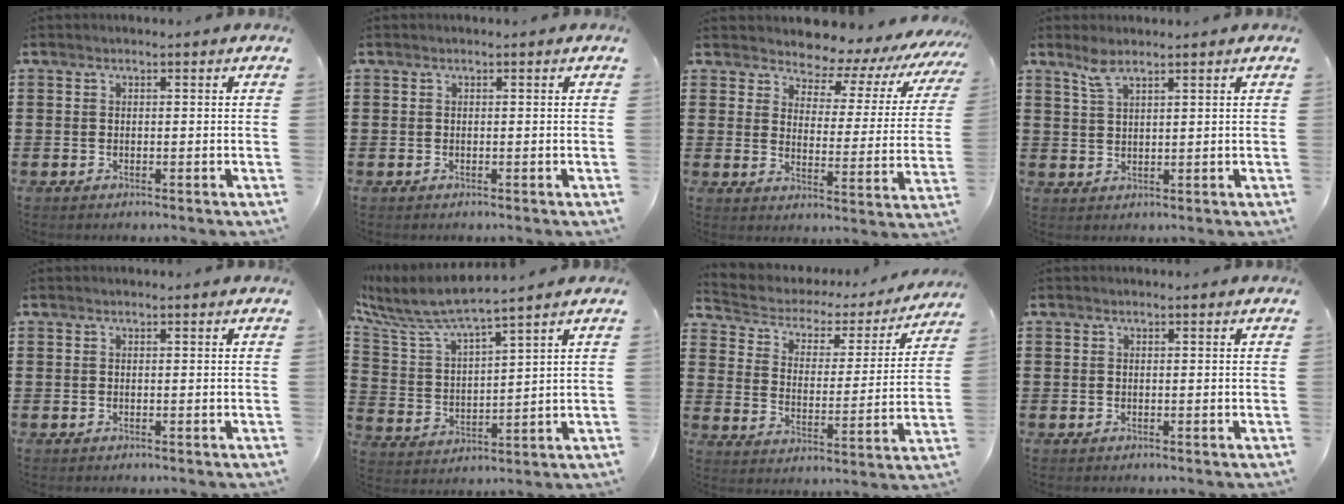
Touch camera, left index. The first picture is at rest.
{"total": 0.0}
{"total": 5.3, "force": [5.0, 1.3, 1.1], "torque": [-0.036, -0.047, 0.077]}
{"total": 3.3, "force": [2.4, 0.9, 2.1], "torque": [-0.047, 0.003, 0.045]}
{"total": 0.0}
{"total": 6.3, "force": [5.7, 0.3, 2.7], "torque": [-0.083, -0.035, 0.093]}
{"total": 2.9, "force": [2.1, 1.8, 0.6], "torque": [-0.032, -0.015, 0.024]}
{"total": 0.0}